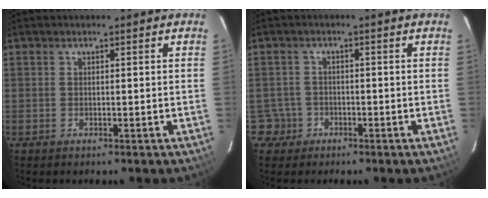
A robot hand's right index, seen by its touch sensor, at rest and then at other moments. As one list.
[{"total": 3.8, "force": [-1.5, 3.4, -0.5], "torque": [0.009, 0.019, -0.024]}]